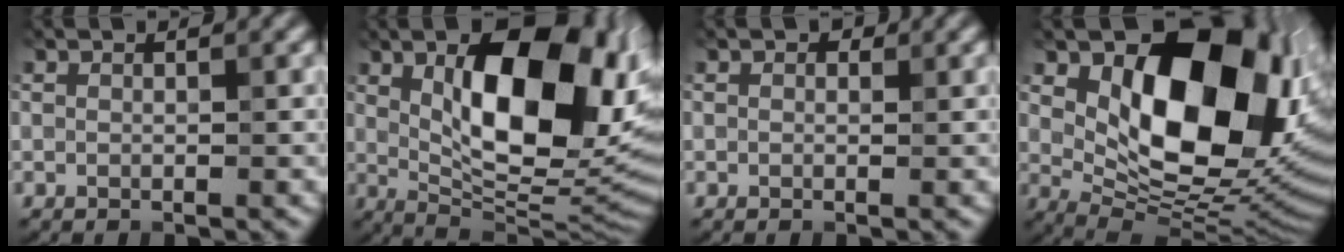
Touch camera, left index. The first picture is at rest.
{"total": 14.5, "force": [3.3, 6.4, 12.5], "torque": [-0.171, 0.003, 0.048]}
{"total": 0.7, "force": [0.3, 0.5, 0.3], "torque": [-0.001, -0.004, 0.000]}
{"total": 14.9, "force": [4.0, 8.3, 11.6], "torque": [-0.137, -0.009, 0.070]}